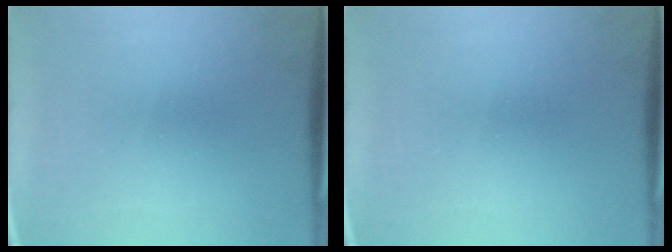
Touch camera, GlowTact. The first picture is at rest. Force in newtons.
{"total": 0.0}